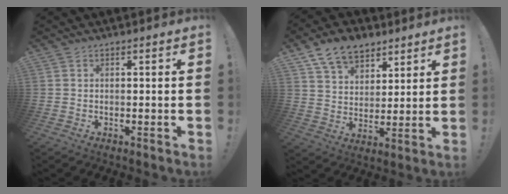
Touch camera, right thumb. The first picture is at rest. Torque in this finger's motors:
{"motor_torque": [-0.43, 0.86, -0.01, 0.65, 0.11]}